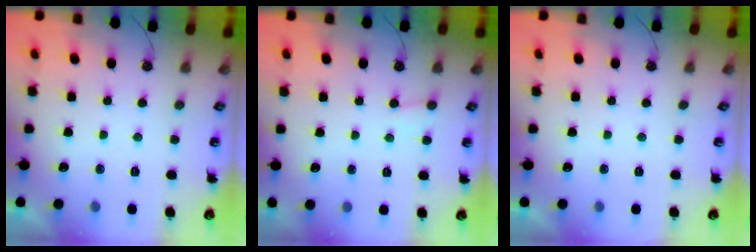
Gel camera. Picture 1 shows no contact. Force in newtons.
{"total": 5.4, "press": 5.4, "slide": 0.5}
{"total": 0.0}